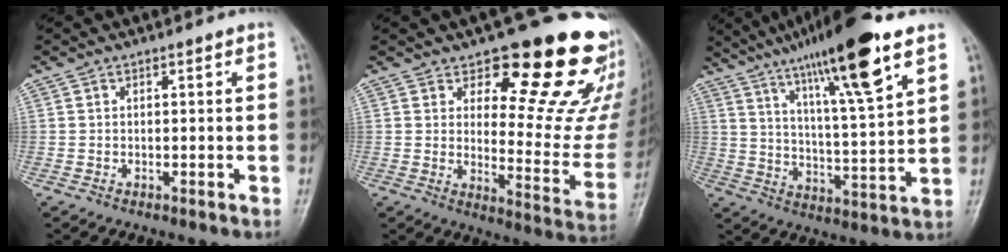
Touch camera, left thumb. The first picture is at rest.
{"total": 21.4, "force": [15.5, 7.3, 12.8], "torque": [-0.113, -0.120, 0.197]}
{"total": 19.0, "force": [11.9, 2.3, 14.7], "torque": [-0.232, -0.046, 0.198]}